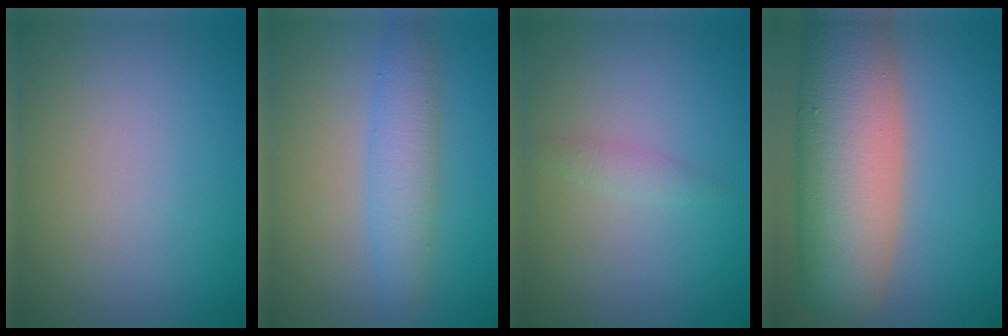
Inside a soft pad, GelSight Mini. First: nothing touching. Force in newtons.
{"total": 3.4, "press": 3.4, "slide": 0.1}
{"total": 1.0, "press": 1.0, "slide": 0.1}
{"total": 11.8, "press": 11.8, "slide": 0.6}